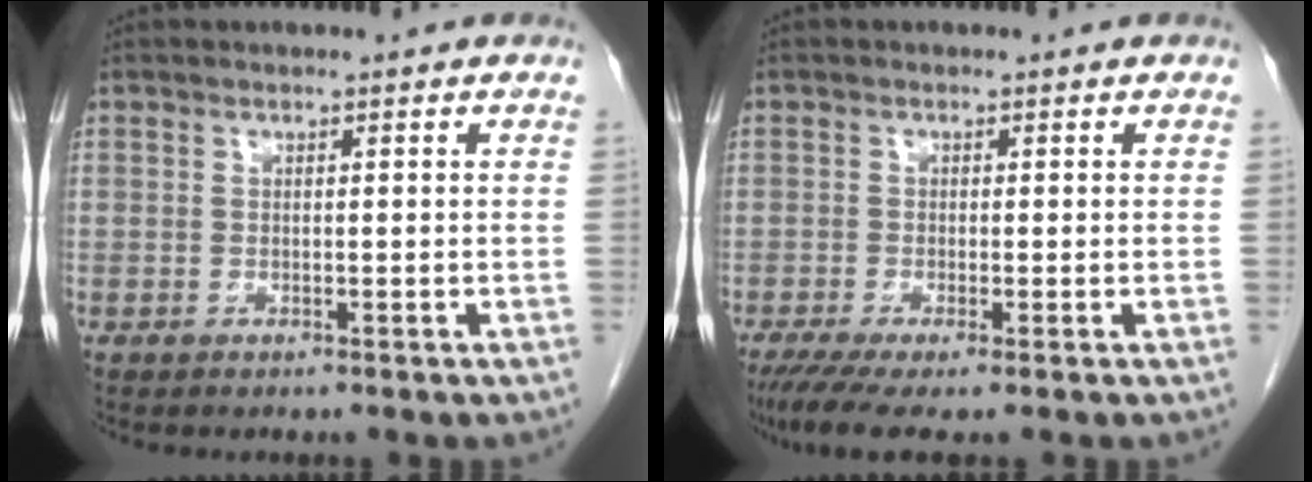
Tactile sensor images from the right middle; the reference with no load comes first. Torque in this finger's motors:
{"motor_torque": [0.77, -0.47, 0.04, 0.06]}